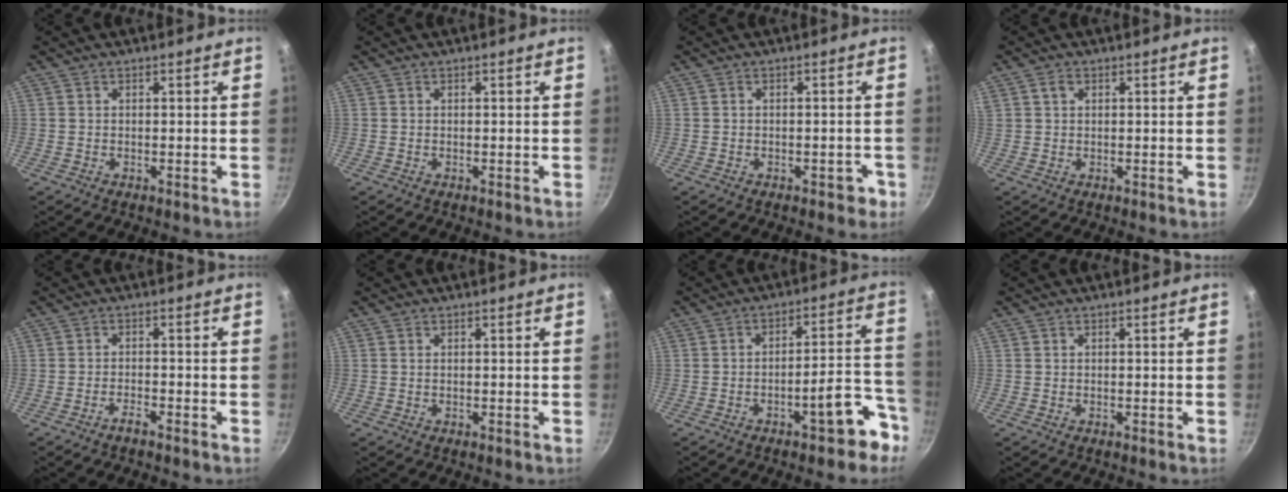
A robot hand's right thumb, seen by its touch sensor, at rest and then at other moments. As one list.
[{"total": 0.0}, {"total": 2.4, "force": [-1.3, 1.4, 1.5], "torque": [0.000, 0.025, -0.004]}, {"total": 1.8, "force": [0.8, 1.3, 1.1], "torque": [-0.016, 0.006, 0.016]}, {"total": 1.9, "force": [-1.6, 0.2, 0.9], "torque": [-0.019, 0.016, -0.028]}, {"total": 0.0}, {"total": 10.4, "force": [-6.1, 3.3, 7.7], "torque": [-0.064, 0.069, -0.075]}, {"total": 0.0}]